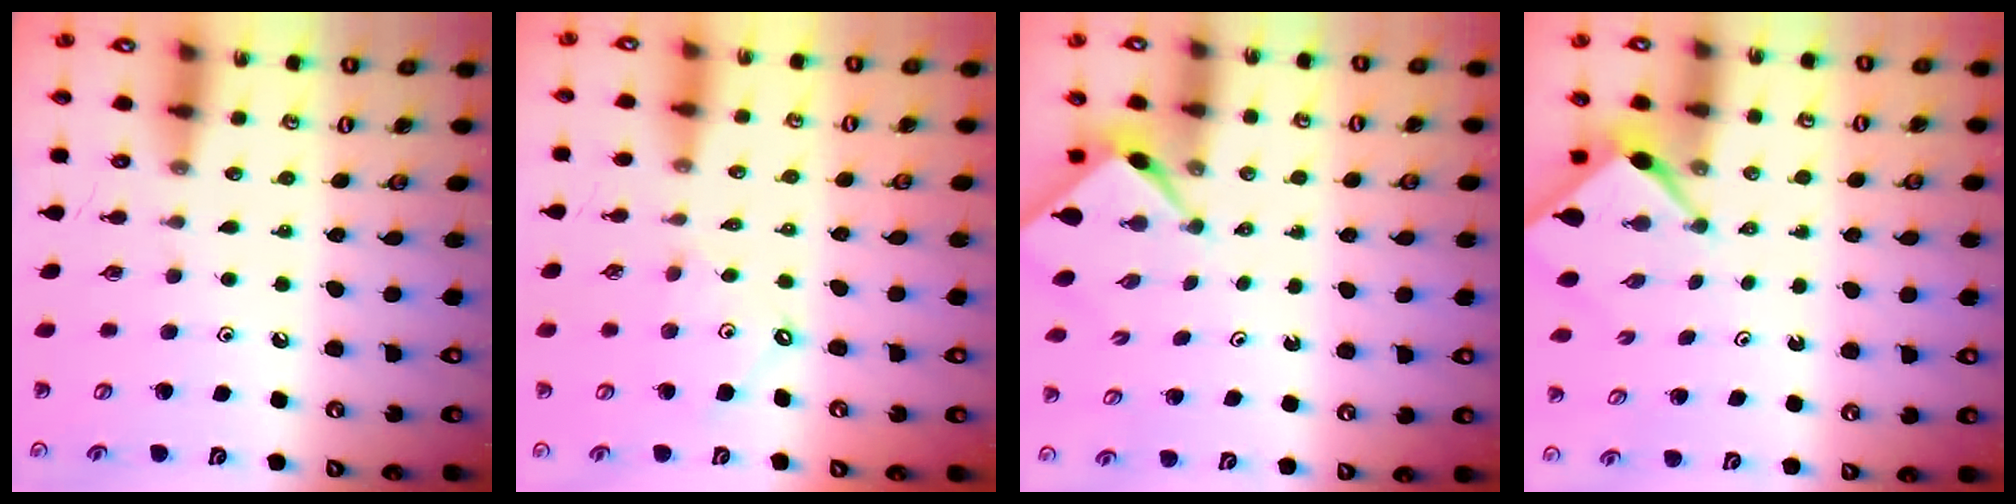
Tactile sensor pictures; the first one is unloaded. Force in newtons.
{"total": 5.0, "press": 5.0, "slide": 0.5}
{"total": 2.2, "press": 2.2, "slide": 0.1}
{"total": 2.3, "press": 2.3, "slide": 0.3}